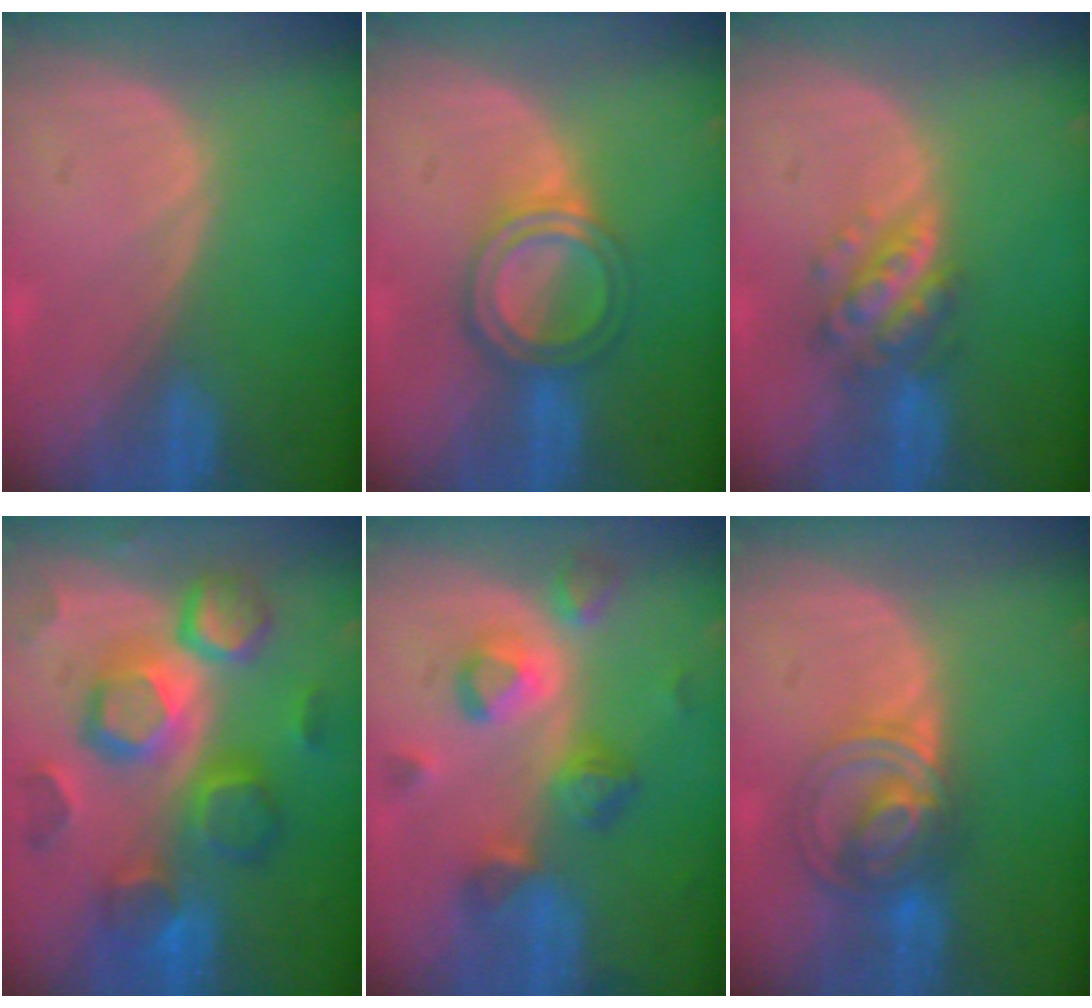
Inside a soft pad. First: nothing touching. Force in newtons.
{"total": 6.0, "press": 5.5, "slide": 2.4}
{"total": 6.0, "press": 5.3, "slide": 2.8}
{"total": 12.4, "press": 12.4, "slide": 1.1}
{"total": 7.9, "press": 7.7, "slide": 2.0}
{"total": 6.9, "press": 6.5, "slide": 2.2}